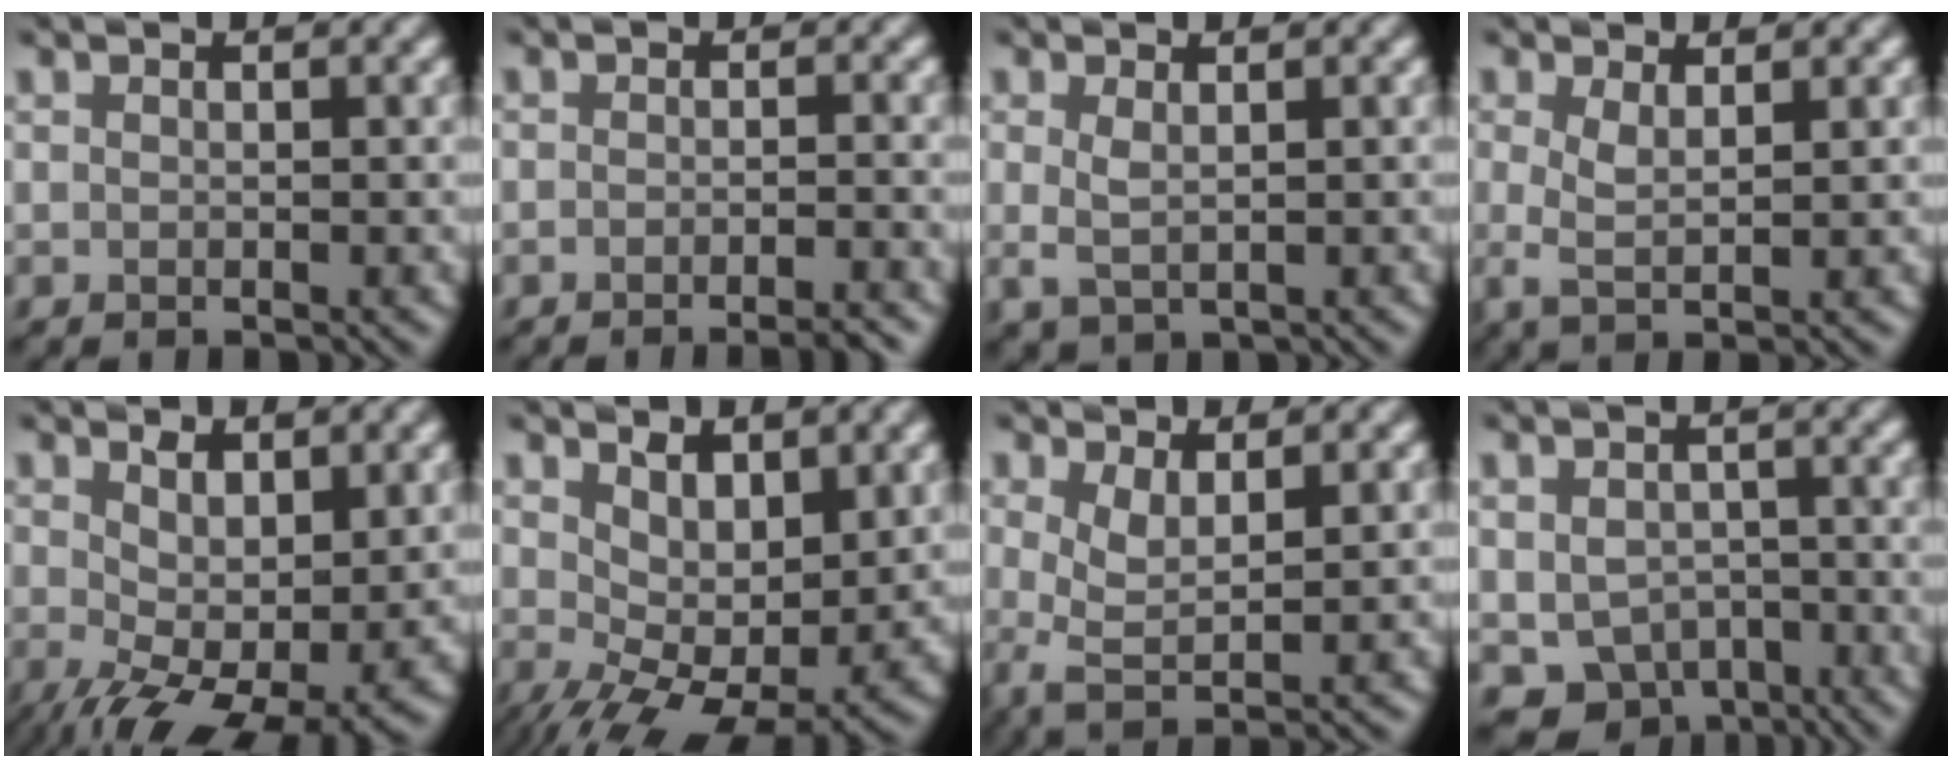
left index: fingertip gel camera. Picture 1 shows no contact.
{"total": 2.6, "force": [-1.9, 0.3, 1.7], "torque": [-0.014, 0.001, -0.035]}
{"total": 1.3, "force": [0.2, 0.5, 1.2], "torque": [-0.029, -0.005, 0.007]}
{"total": 2.1, "force": [0.4, 0.5, 2.0], "torque": [-0.043, -0.005, 0.007]}
{"total": 6.6, "force": [-0.5, 2.8, 6.0], "torque": [-0.103, -0.011, -0.004]}
{"total": 5.7, "force": [0.9, 2.6, 5.0], "torque": [-0.091, -0.012, 0.018]}
{"total": 2.7, "force": [0.2, 0.8, 2.6], "torque": [-0.055, -0.006, 0.002]}
{"total": 6.0, "force": [-3.0, 4.4, 2.7], "torque": [-0.034, -0.015, -0.041]}